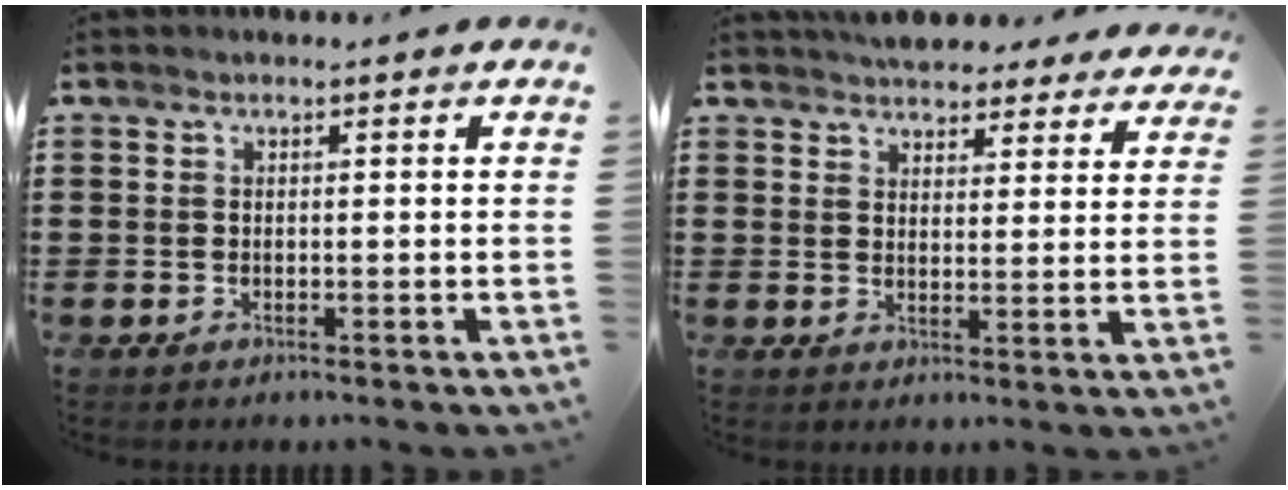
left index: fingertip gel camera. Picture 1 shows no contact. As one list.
[{"total": 4.5, "force": [4.4, 1.1, 0.5], "torque": [-0.027, -0.012, 0.081]}]